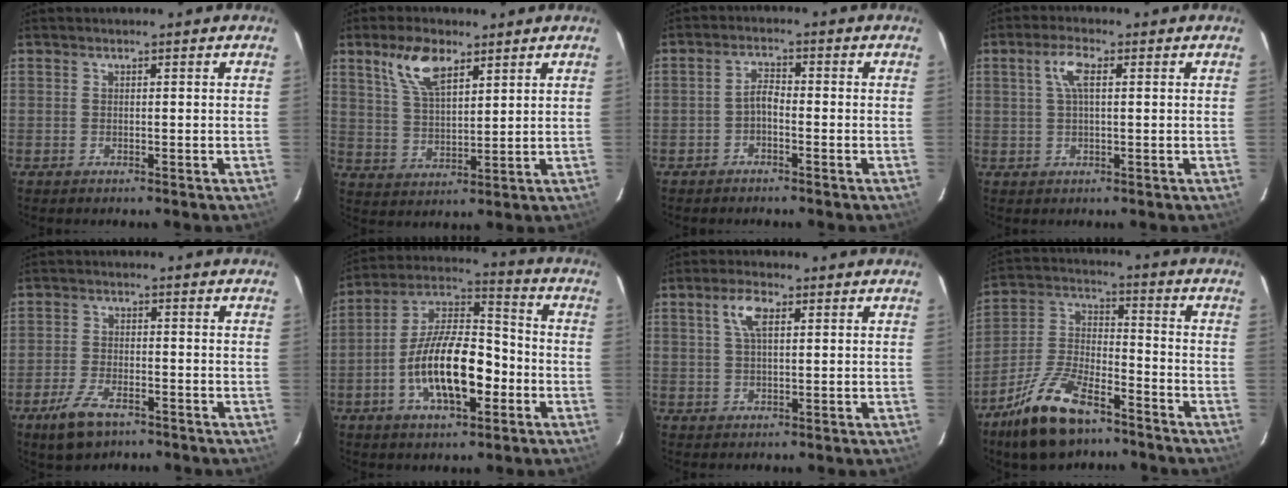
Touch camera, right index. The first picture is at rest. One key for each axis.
{"total": 8.9, "fx": 5.4, "fy": 3.8, "fz": 5.9, "tx": -0.115, "ty": 0.013, "tz": 0.110}
{"total": 2.1, "fx": -1.3, "fy": 0.8, "fz": 1.4, "tx": -0.031, "ty": 0.009, "tz": -0.026}
{"total": 4.0, "fx": 1.1, "fy": 1.3, "fz": 3.7, "tx": -0.074, "ty": 0.009, "tz": 0.021}
{"total": 7.2, "fx": -4.7, "fy": 3.2, "fz": 4.4, "tx": -0.111, "ty": -0.010, "tz": -0.085}
{"total": 16.7, "fx": -5.1, "fy": 7.0, "fz": 14.2, "tx": -0.266, "ty": 0.008, "tz": -0.091}
{"total": 4.6, "fx": 1.9, "fy": 1.8, "fz": 3.8, "tx": -0.072, "ty": 0.009, "tz": 0.035}
{"total": 16.2, "fx": -10.9, "fy": 6.5, "fz": 10.0, "tx": -0.213, "ty": 0.002, "tz": -0.204}